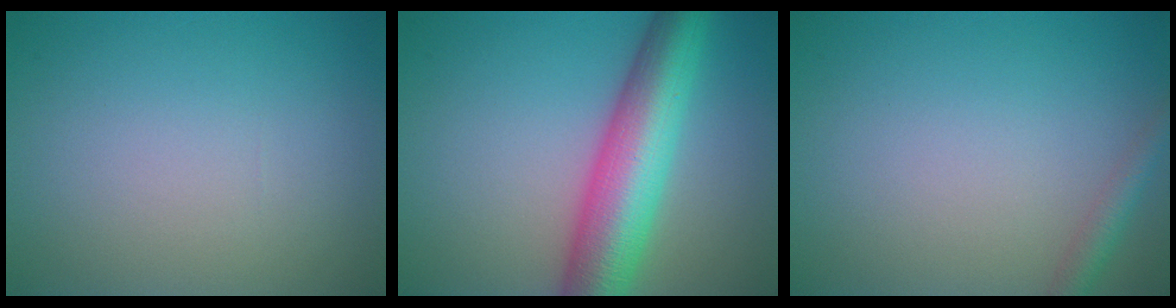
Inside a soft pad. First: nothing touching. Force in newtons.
{"total": 9.2, "press": 9.1, "slide": 0.2}
{"total": 1.8, "press": 1.8, "slide": 0.1}